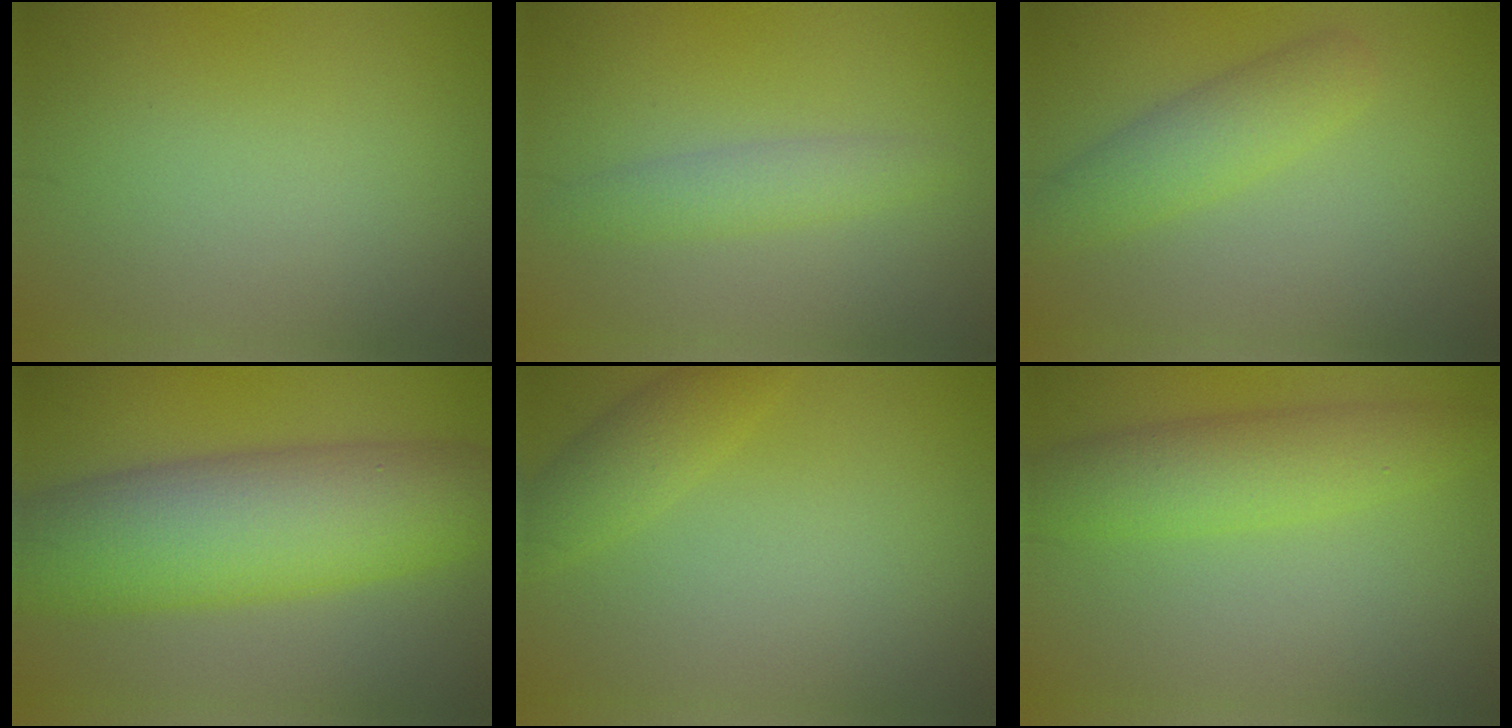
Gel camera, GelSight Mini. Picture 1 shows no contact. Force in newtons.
{"total": 2.1, "press": 2.1, "slide": 0.1}
{"total": 3.3, "press": 3.3, "slide": 0.0}
{"total": 10.7, "press": 10.7, "slide": 0.4}
{"total": 2.4, "press": 2.4, "slide": 0.1}
{"total": 4.4, "press": 4.4, "slide": 0.1}